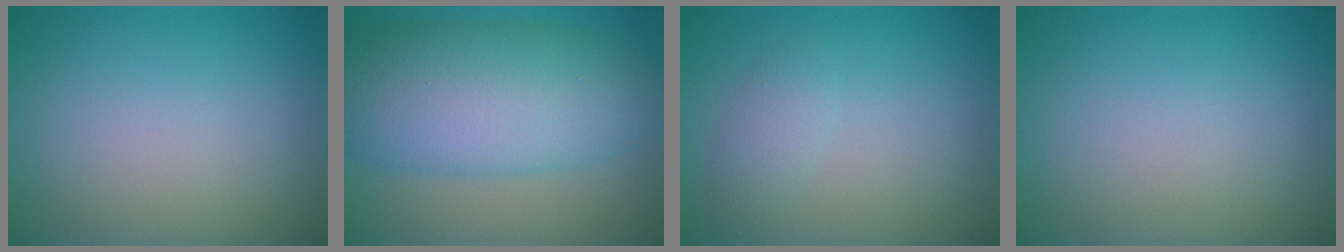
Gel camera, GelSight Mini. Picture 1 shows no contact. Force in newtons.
{"total": 10.2, "press": 10.2, "slide": 0.4}
{"total": 1.6, "press": 1.6, "slide": 0.0}
{"total": 0.0}